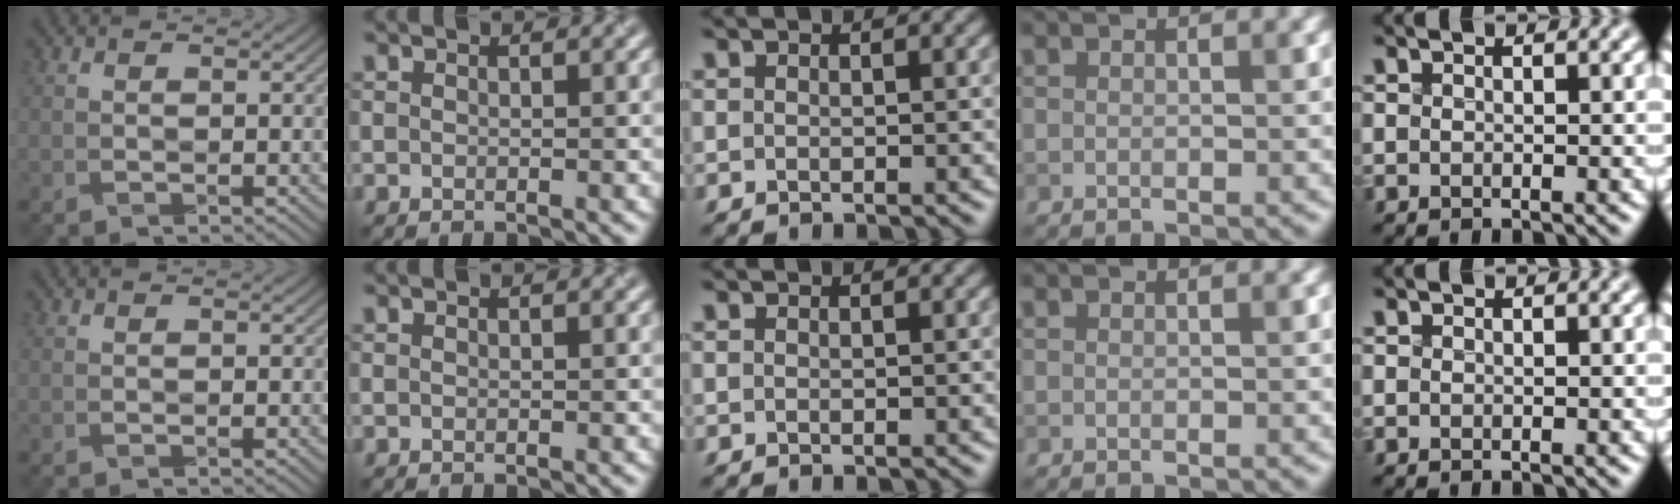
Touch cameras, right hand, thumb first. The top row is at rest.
{}